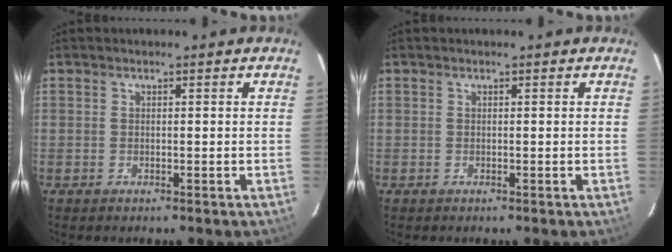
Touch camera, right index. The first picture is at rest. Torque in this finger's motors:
{"motor_torque": [-0.01, 0.01, 0.02, 0.01]}